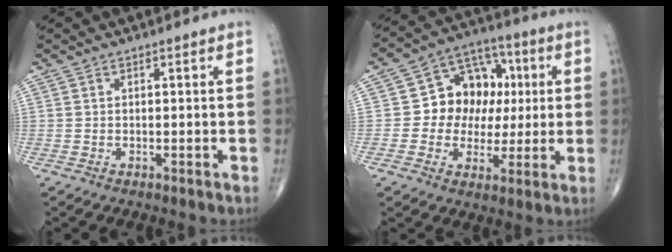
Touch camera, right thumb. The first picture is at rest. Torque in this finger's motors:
{"motor_torque": [0.05, 0.07, 0.14, -0.12, 0.11]}